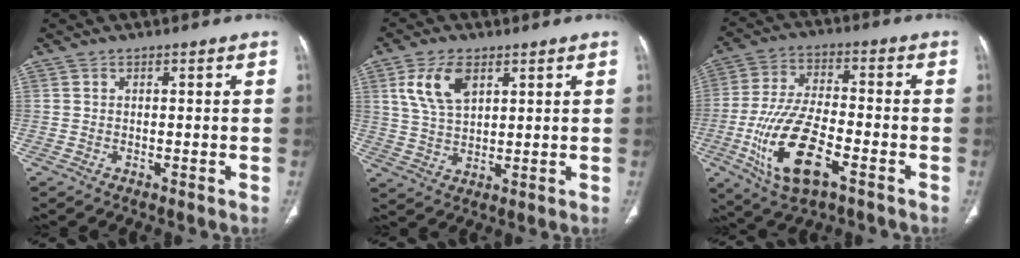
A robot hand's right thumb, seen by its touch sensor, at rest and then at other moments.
{"total": 8.8, "force": [3.8, 4.8, 6.3], "torque": [-0.117, -0.011, 0.078]}
{"total": 16.1, "force": [-6.3, 6.6, 13.3], "torque": [-0.263, 0.015, -0.109]}